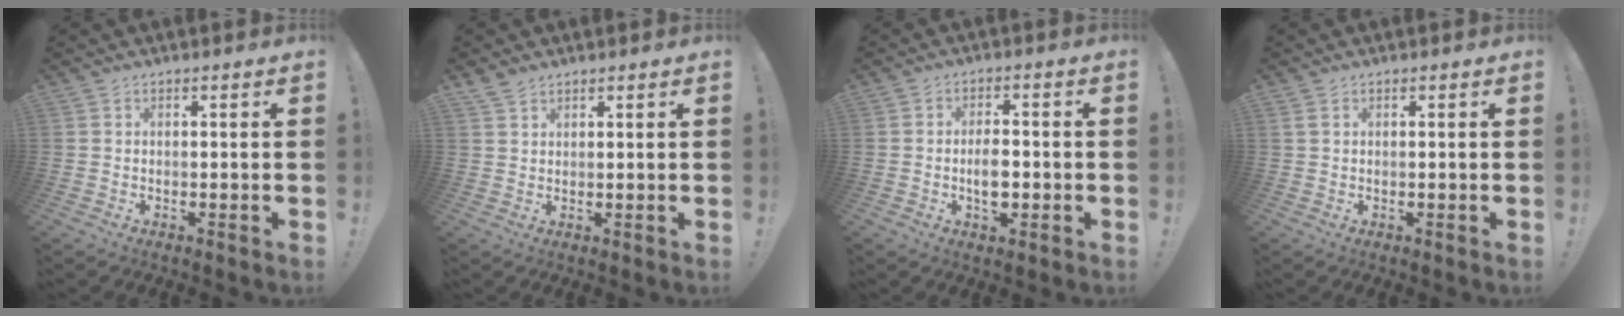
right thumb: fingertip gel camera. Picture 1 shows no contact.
{"total": 3.0, "force": [2.5, 1.5, 1.1], "torque": [-0.017, -0.014, 0.047]}
{"total": 5.9, "force": [-1.3, 3.5, 4.6], "torque": [-0.070, 0.000, -0.028]}
{"total": 1.6, "force": [0.8, 1.0, 0.9], "torque": [-0.026, 0.006, 0.017]}